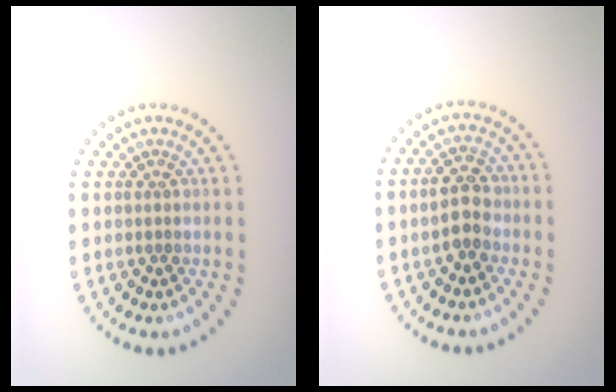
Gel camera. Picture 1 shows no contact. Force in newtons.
{"total": 2.8, "press": 2.8, "slide": 0.6}